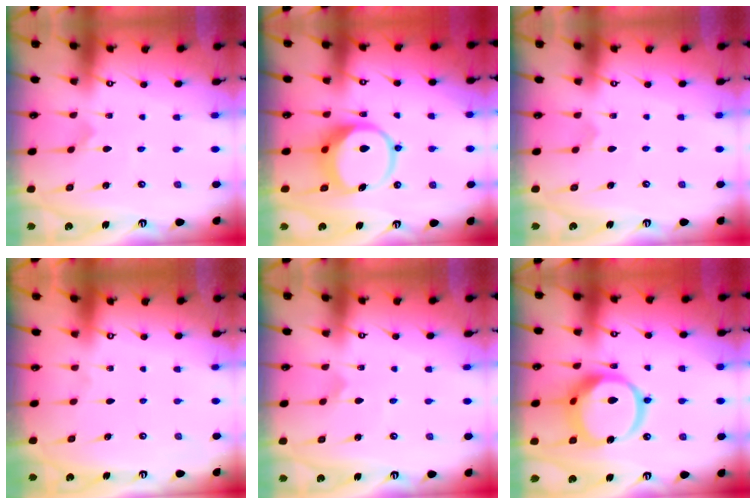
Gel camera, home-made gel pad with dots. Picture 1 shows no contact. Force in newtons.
{"total": 11.4, "press": 11.2, "slide": 1.8}
{"total": 2.7, "press": 2.6, "slide": 0.7}
{"total": 0.0}
{"total": 1.8, "press": 1.8, "slide": 0.2}
{"total": 16.7, "press": 16.6, "slide": 2.1}